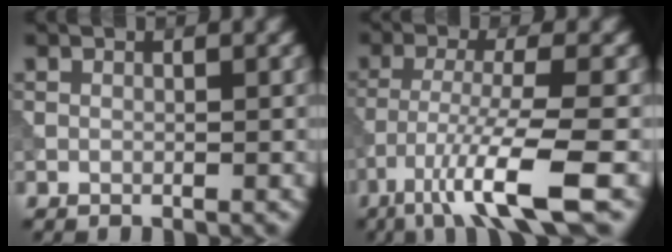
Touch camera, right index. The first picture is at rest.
{"total": 7.8, "force": [-4.3, 0.9, 6.5], "torque": [-0.112, -0.005, -0.081]}